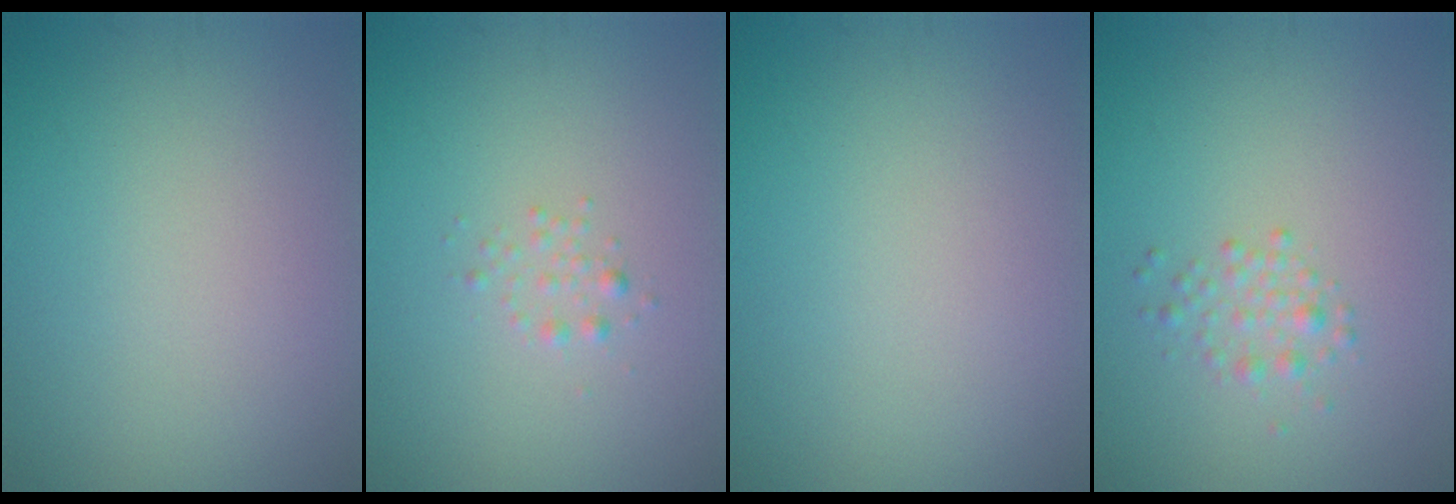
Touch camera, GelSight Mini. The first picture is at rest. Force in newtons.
{"total": 0.9, "press": 0.9, "slide": 0.0}
{"total": 0.0}
{"total": 2.2, "press": 2.2, "slide": 0.0}